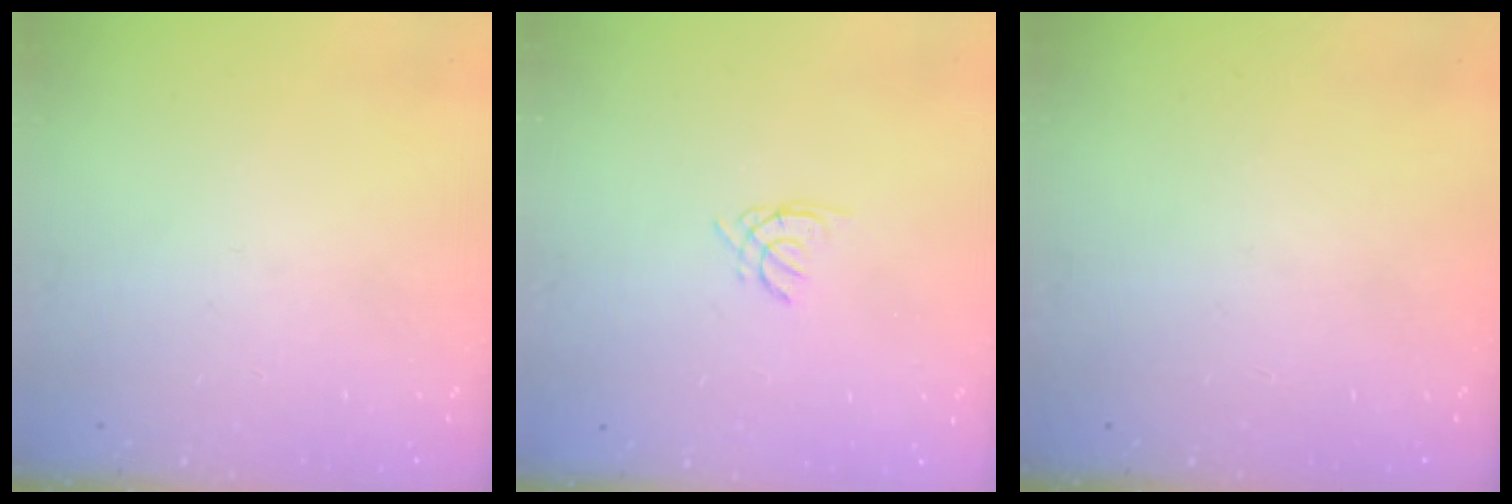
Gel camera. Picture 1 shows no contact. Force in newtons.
{"total": 0.5, "press": 0.4, "slide": 0.3}
{"total": 0.0}